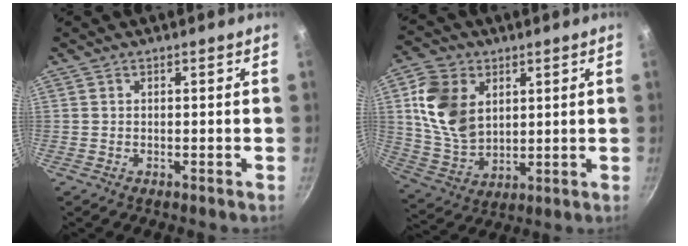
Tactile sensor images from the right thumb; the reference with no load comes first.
{"total": 13.7, "force": [3.8, 9.9, 8.8], "torque": [-0.143, -0.018, 0.082]}